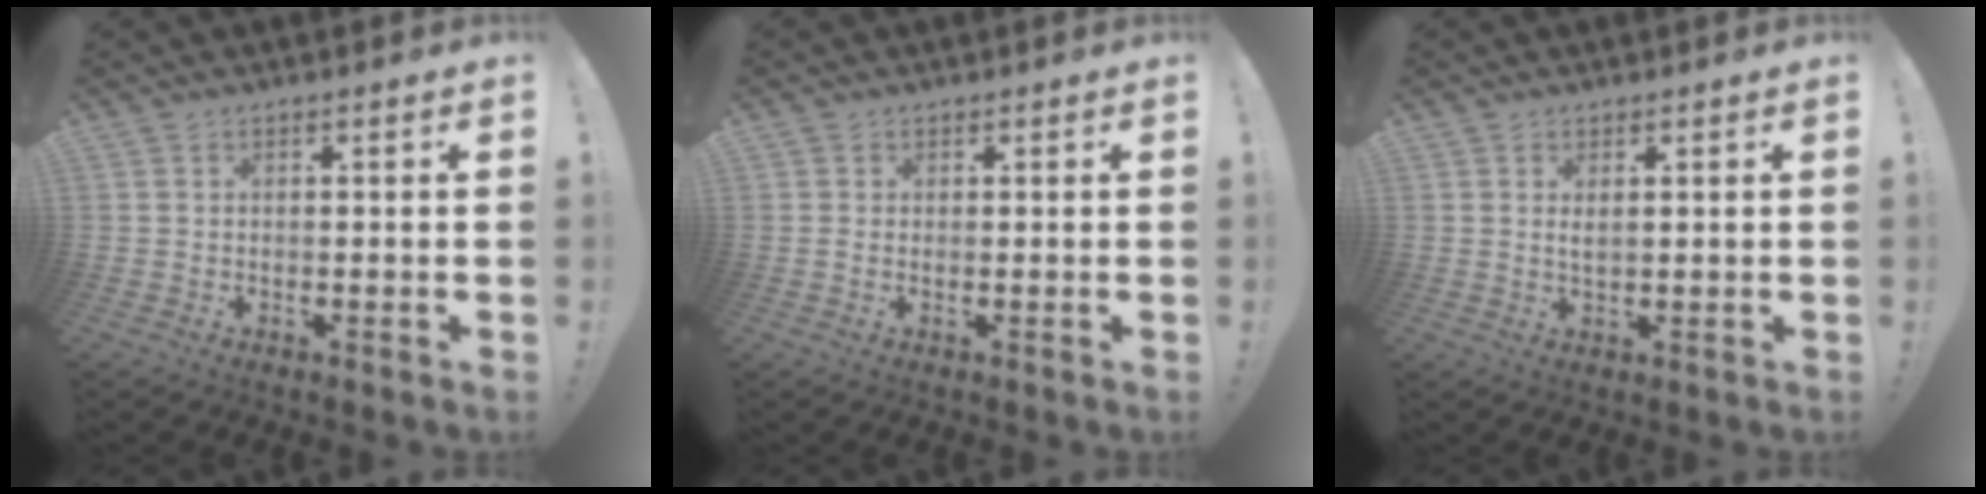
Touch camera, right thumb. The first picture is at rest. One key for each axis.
{"total": 0.6, "fx": 0.4, "fy": 0.3, "fz": 0.3, "tx": 0.002, "ty": -0.003, "tz": 0.007}
{"total": 1.8, "fx": 0.8, "fy": 0.5, "fz": 1.6, "tx": -0.025, "ty": -0.003, "tz": 0.011}